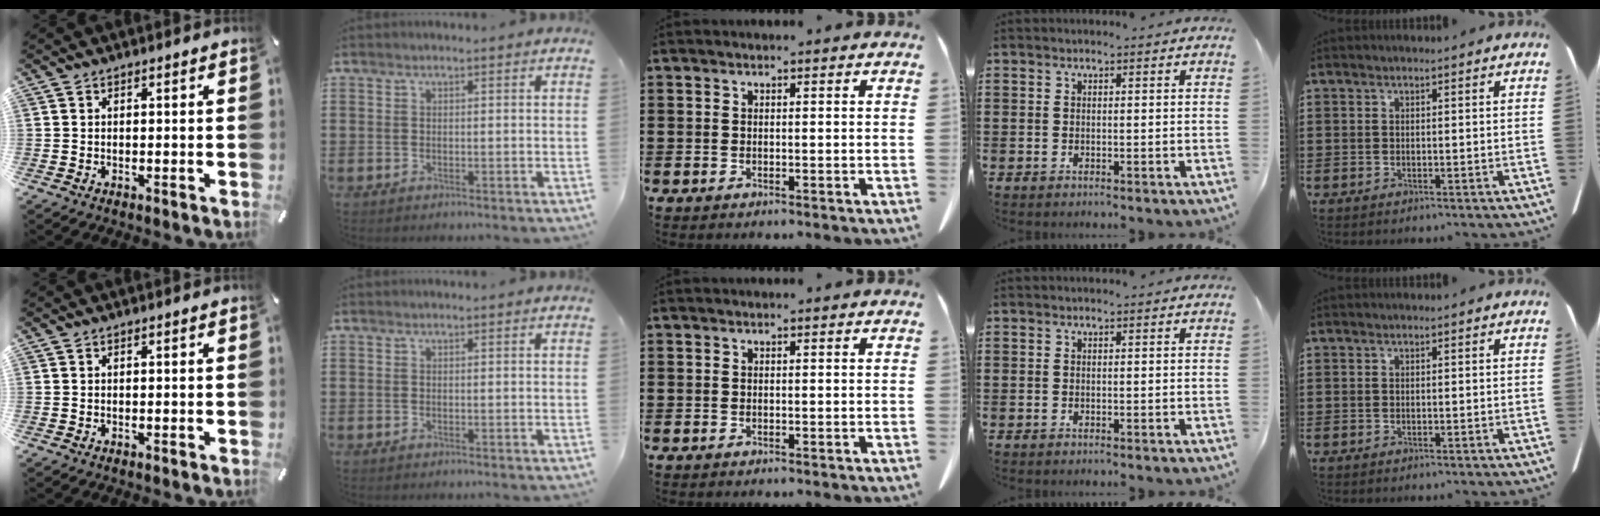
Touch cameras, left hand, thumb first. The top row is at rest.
{}